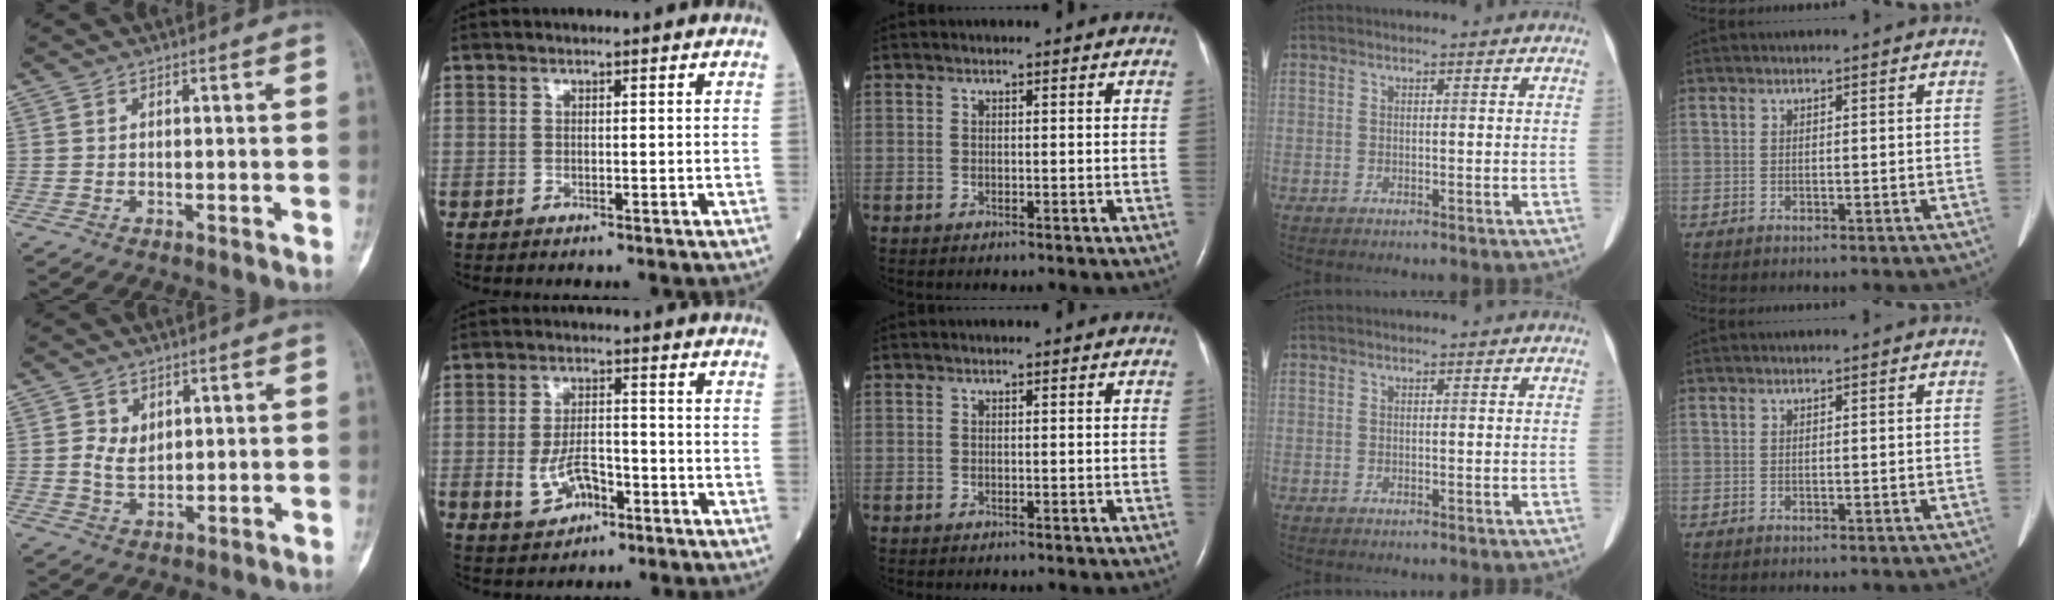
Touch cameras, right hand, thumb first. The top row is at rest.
{"thumb": {"total": 4.0, "force": [1.3, 3.1, 2.3], "torque": [-0.026, -0.012, 0.029]}, "index": {"total": 6.0, "force": [-2.3, 3.2, 4.5], "torque": [-0.089, 0.002, -0.037]}}